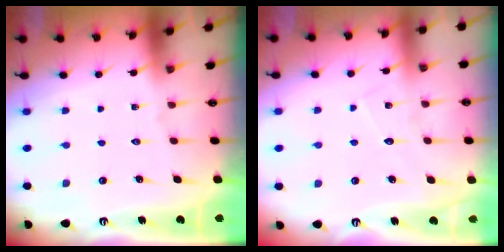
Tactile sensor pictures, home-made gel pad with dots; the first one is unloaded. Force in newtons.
{"total": 4.8, "press": 4.8, "slide": 0.2}